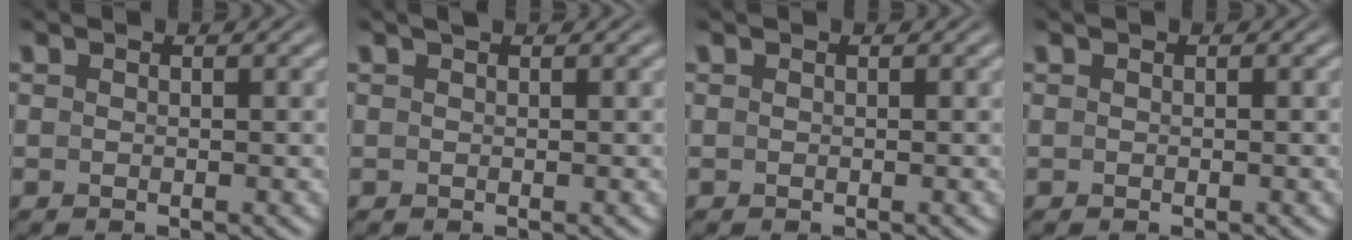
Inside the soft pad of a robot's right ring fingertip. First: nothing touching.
{"total": 0.5, "force": [0.5, -0.3, 0.1], "torque": [-0.001, 0.002, 0.009]}
{"total": 0.0}
{"total": 0.0}